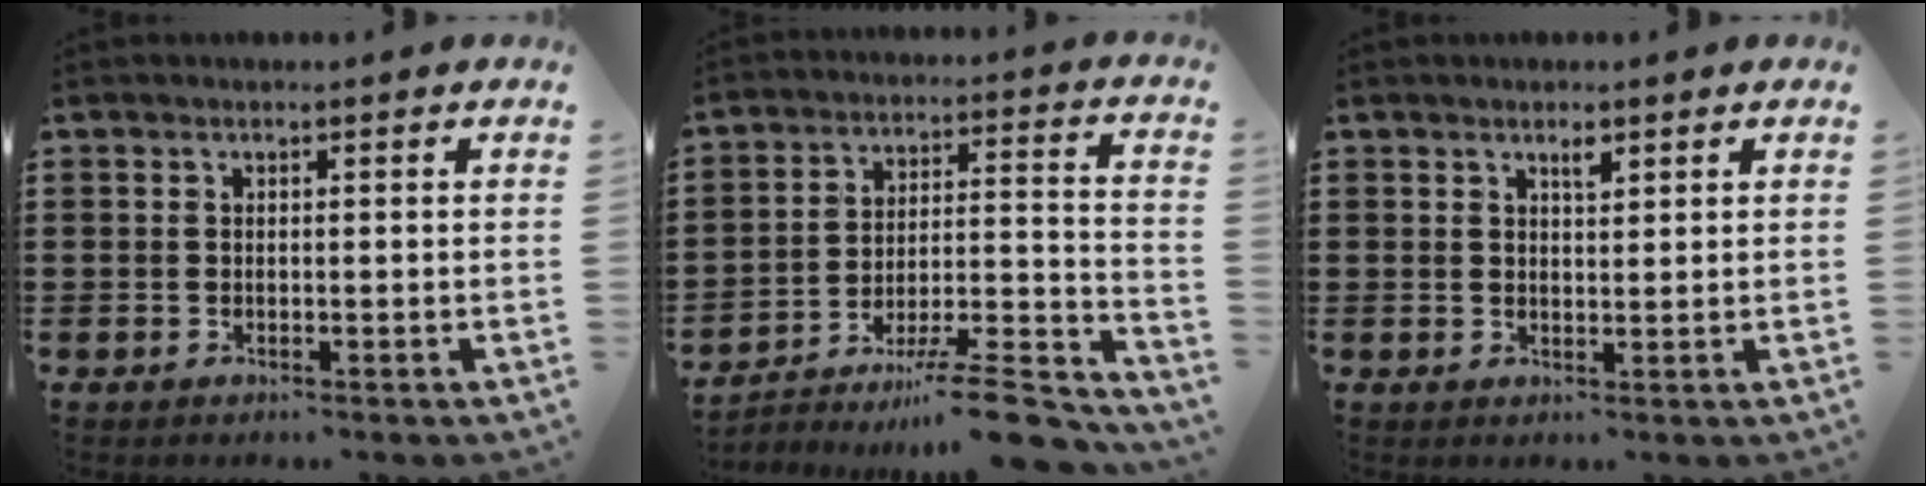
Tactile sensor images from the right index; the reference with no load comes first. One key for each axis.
{"total": 11.3, "fx": -9.2, "fy": 1.4, "fz": 6.3, "tx": -0.083, "ty": 0.027, "tz": -0.172}
{"total": 1.7, "fx": 1.1, "fy": 0.5, "fz": 1.1, "tx": -0.016, "ty": 0.000, "tz": 0.017}